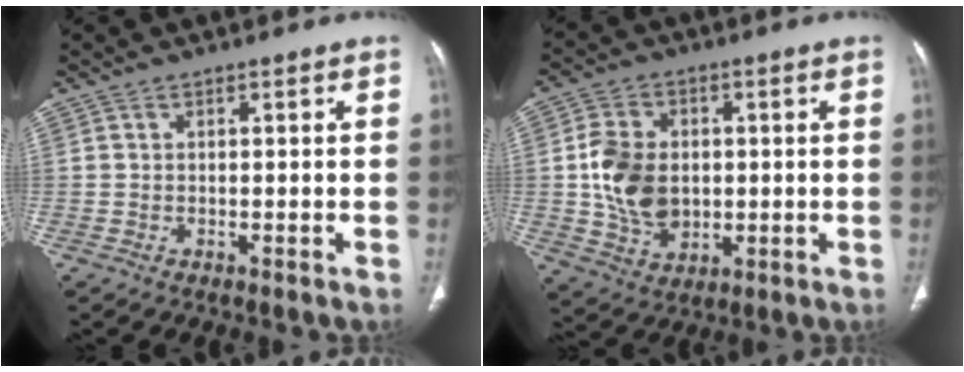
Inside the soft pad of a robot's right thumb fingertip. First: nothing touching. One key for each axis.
{"total": 12.1, "fx": 0.0, "fy": 9.4, "fz": 7.6, "tx": -0.111, "ty": 0.000, "tz": 0.006}